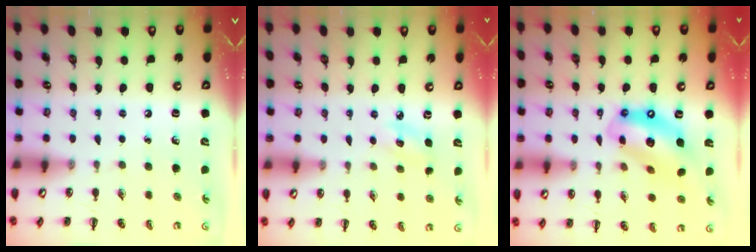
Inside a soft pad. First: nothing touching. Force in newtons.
{"total": 5.4, "press": 5.1, "slide": 1.6}
{"total": 13.9, "press": 13.4, "slide": 3.8}